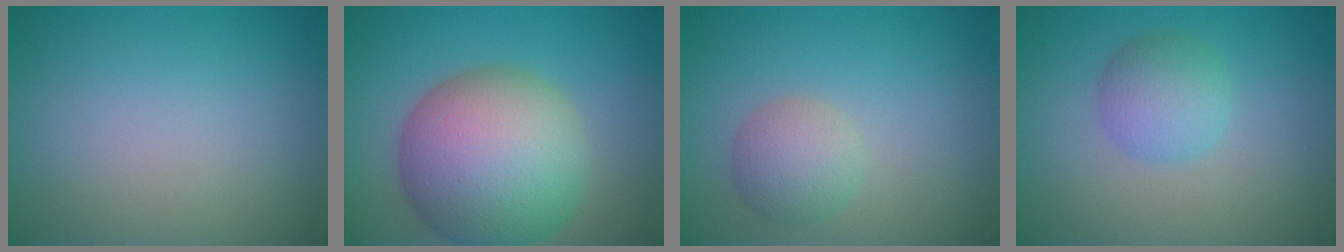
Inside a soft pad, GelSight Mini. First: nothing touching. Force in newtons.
{"total": 12.7, "press": 12.7, "slide": 0.6}
{"total": 3.0, "press": 3.0, "slide": 0.0}
{"total": 3.1, "press": 3.1, "slide": 0.0}